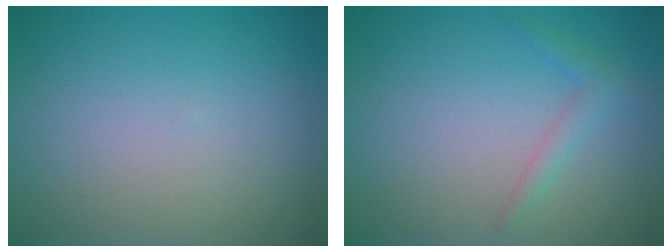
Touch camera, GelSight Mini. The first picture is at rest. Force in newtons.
{"total": 0.7, "press": 0.7, "slide": 0.0}